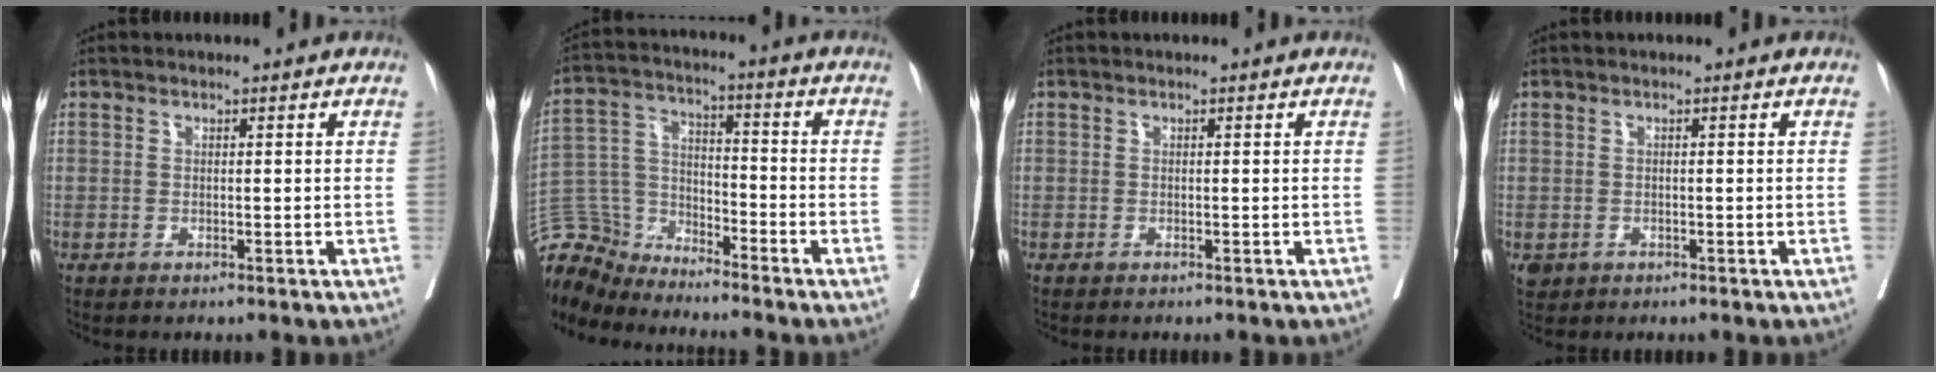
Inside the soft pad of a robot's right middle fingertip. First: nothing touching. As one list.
[{"total": 9.5, "force": [-9.3, 1.9, -0.4], "torque": [-0.001, 0.027, -0.187]}, {"total": 0.0}, {"total": 1.4, "force": [-0.6, 1.1, 0.6], "torque": [-0.014, 0.000, -0.002]}]